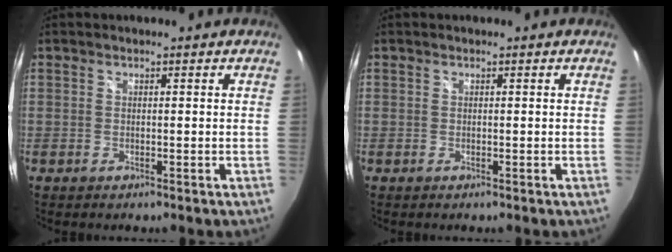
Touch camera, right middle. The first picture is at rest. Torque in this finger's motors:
{"motor_torque": [0.00, 0.00, 0.00, 0.00]}